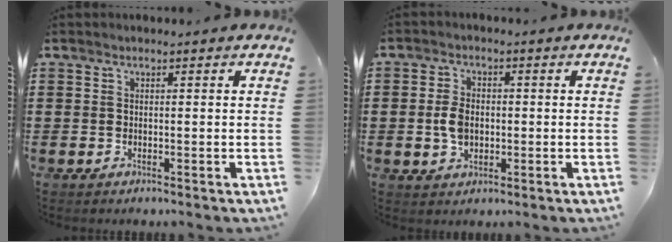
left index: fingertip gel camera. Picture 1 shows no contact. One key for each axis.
{"total": 4.2, "fx": -0.3, "fy": 2.8, "fz": 3.0, "tx": -0.076, "ty": 0.003, "tz": -0.010}